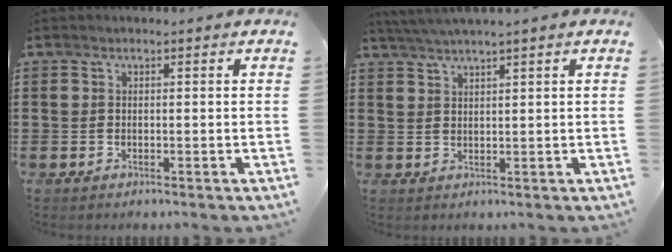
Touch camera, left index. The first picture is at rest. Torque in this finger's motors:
{"motor_torque": [0.34, 0.38, 0.12, 0.05]}